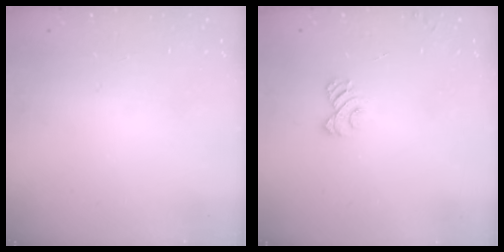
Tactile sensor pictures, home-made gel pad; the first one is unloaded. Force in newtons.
{"total": 5.2, "press": 5.1, "slide": 0.5}